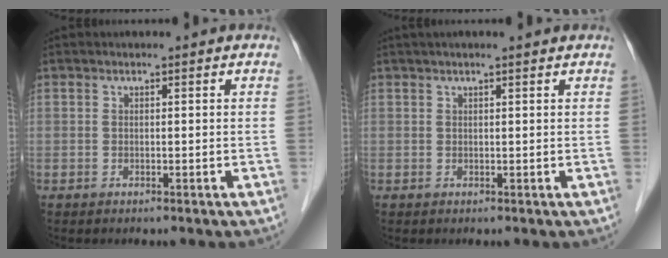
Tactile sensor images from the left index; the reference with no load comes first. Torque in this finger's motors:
{"motor_torque": [0.32, -0.27, 0.06, 0.03]}